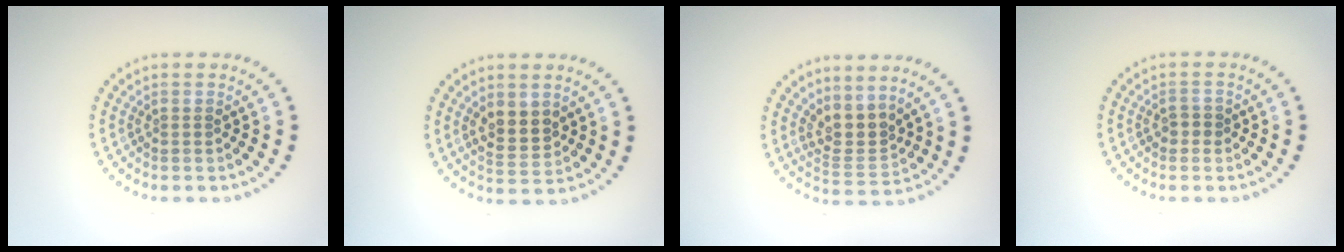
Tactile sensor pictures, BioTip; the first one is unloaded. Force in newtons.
{"total": 2.9, "press": 2.8, "slide": 0.8}
{"total": 2.8, "press": 2.0, "slide": 1.9}
{"total": 1.1, "press": 1.1, "slide": 0.4}